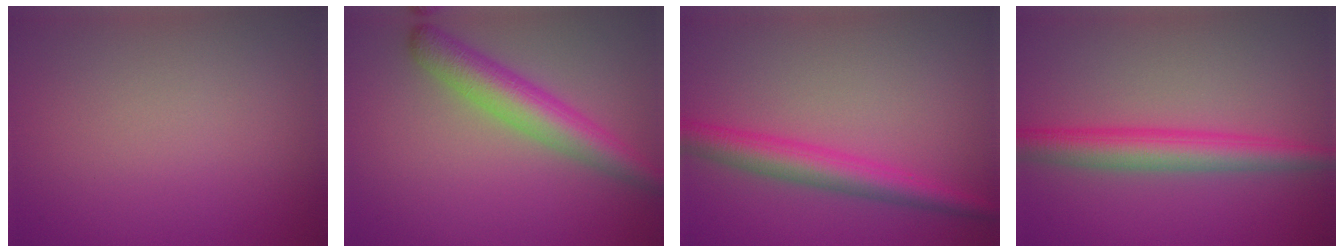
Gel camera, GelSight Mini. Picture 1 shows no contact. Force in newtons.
{"total": 4.9, "press": 4.9, "slide": 0.1}
{"total": 4.1, "press": 4.1, "slide": 0.1}
{"total": 4.6, "press": 4.5, "slide": 0.2}